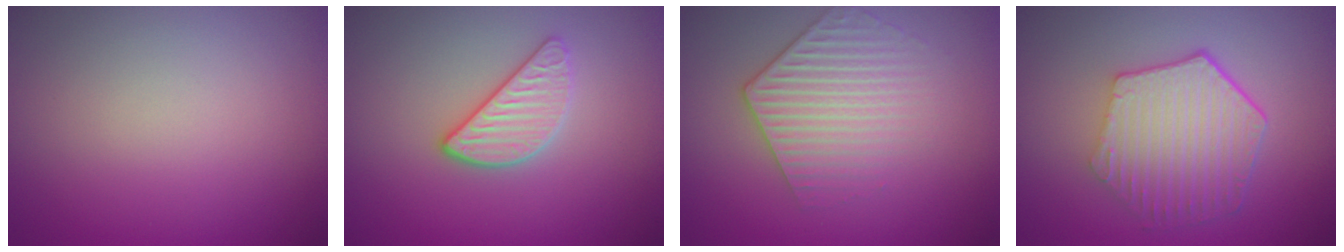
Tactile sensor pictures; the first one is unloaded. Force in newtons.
{"total": 2.9, "press": 2.7, "slide": 1.2}
{"total": 3.3, "press": 3.2, "slide": 1.0}
{"total": 6.1, "press": 4.6, "slide": 4.1}